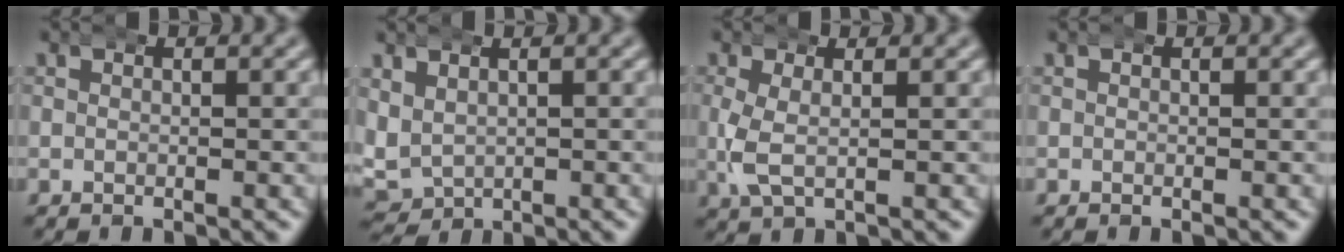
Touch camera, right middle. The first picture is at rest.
{"total": 5.9, "force": [-0.2, 5.4, 2.3], "torque": [-0.068, -0.026, 0.007]}
{"total": 3.1, "force": [0.1, 1.7, 2.6], "torque": [-0.064, -0.001, 0.004]}
{"total": 0.0}